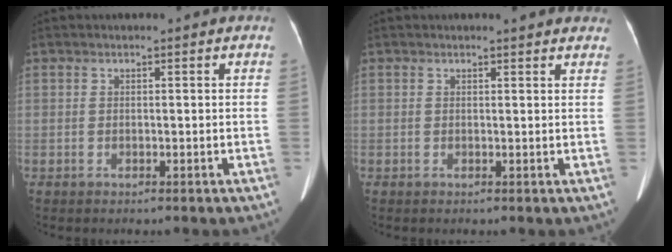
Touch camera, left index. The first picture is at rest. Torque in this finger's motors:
{"motor_torque": [-0.05, 0.12, -0.05, -0.05]}